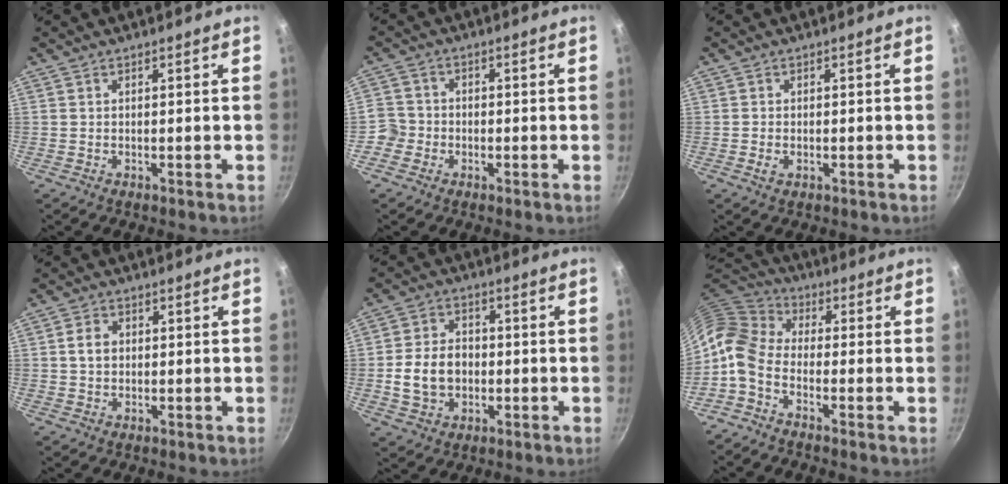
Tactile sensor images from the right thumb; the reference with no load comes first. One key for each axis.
{"total": 4.5, "fx": -2.0, "fy": 4.0, "fz": 0.8, "tx": 0.009, "ty": 0.021, "tz": -0.046}
{"total": 1.4, "fx": -0.4, "fy": 1.0, "fz": 1.0, "tx": -0.020, "ty": -0.002, "tz": -0.007}
{"total": 3.3, "fx": 0.3, "fy": 2.7, "fz": 2.0, "tx": -0.027, "ty": 0.005, "tz": 0.004}
{"total": 9.5, "fx": -1.1, "fy": 7.5, "fz": 5.7, "tx": -0.082, "ty": 0.016, "tz": -0.021}
{"total": 8.8, "fx": -2.7, "fy": 5.5, "fz": 6.3, "tx": -0.125, "ty": 0.036, "tz": -0.076}